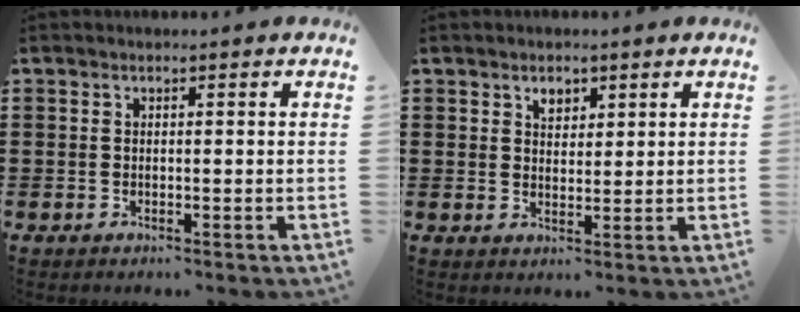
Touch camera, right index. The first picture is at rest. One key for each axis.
{"total": 2.4, "fx": 1.5, "fy": 1.5, "fz": 1.0, "tx": -0.017, "ty": 0.002, "tz": 0.026}